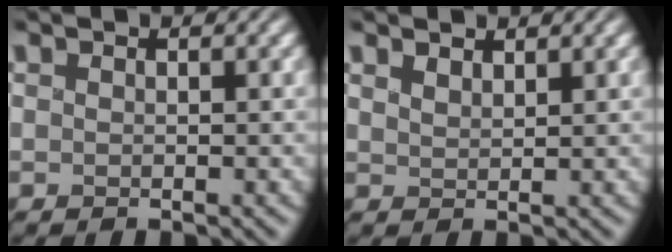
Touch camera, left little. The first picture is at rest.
{"total": 1.4, "force": [1.1, 0.6, 0.6], "torque": [-0.011, 0.000, 0.024]}